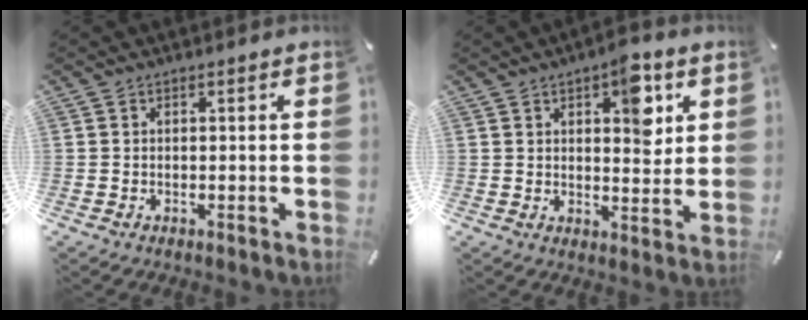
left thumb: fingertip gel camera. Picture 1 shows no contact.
{"total": 9.2, "force": [4.4, 4.5, 6.8], "torque": [-0.068, -0.027, 0.067]}